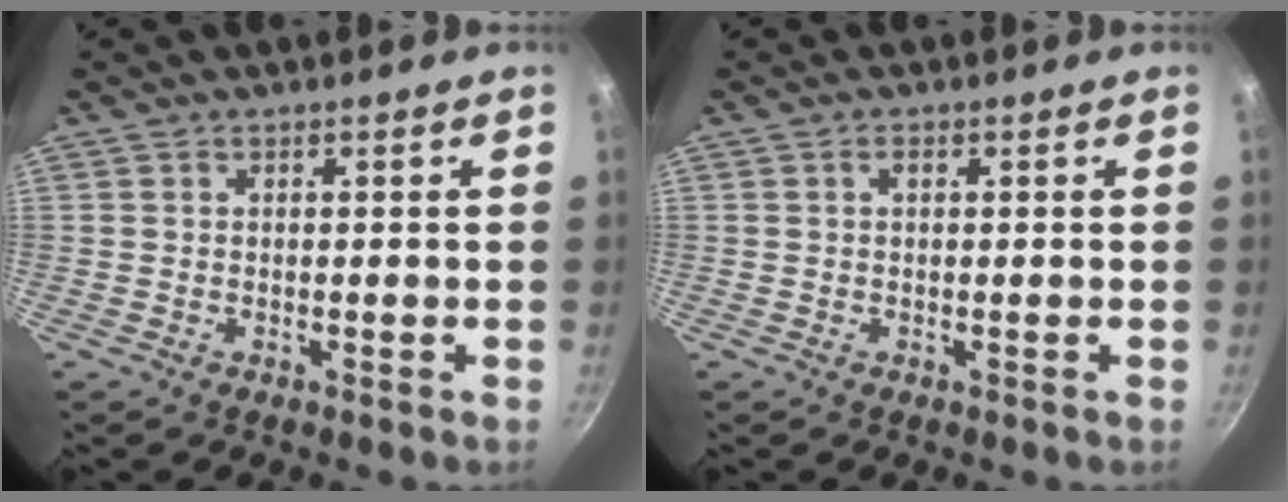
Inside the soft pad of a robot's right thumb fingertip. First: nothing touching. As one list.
[{"total": 1.0, "force": [0.3, 0.6, 0.8], "torque": [-0.015, 0.004, 0.004]}]